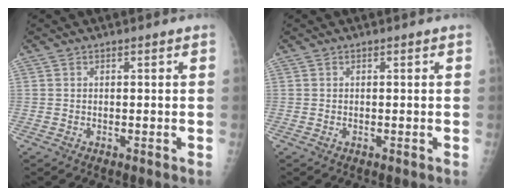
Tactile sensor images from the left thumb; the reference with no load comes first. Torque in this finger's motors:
{"motor_torque": [-0.31, -0.18, 0.08, 0.06, 0.00]}